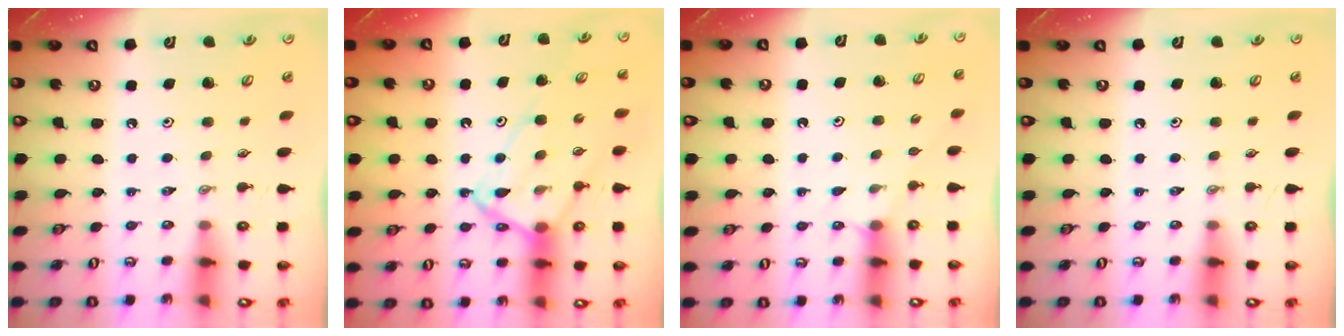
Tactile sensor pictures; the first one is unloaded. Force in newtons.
{"total": 11.4, "press": 11.4, "slide": 1.2}
{"total": 3.2, "press": 3.1, "slide": 0.4}
{"total": 0.0}